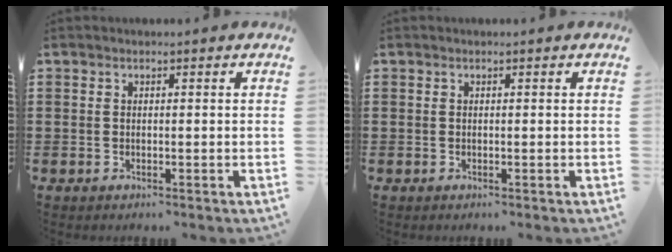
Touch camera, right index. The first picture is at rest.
{"total": 0.0}